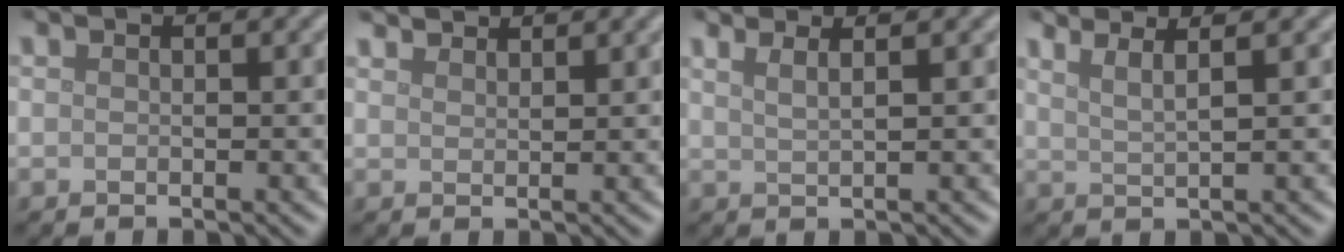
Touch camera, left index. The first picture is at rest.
{"total": 2.7, "force": [2.6, 0.3, 0.5], "torque": [-0.007, -0.002, 0.047]}
{"total": 3.2, "force": [2.1, 1.3, 2.1], "torque": [-0.011, 0.015, 0.002]}
{"total": 3.6, "force": [2.6, 1.1, 2.3], "torque": [-0.023, 0.017, 0.017]}